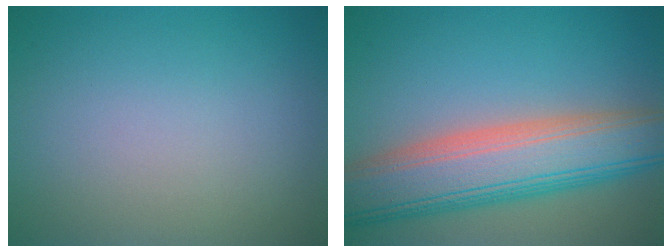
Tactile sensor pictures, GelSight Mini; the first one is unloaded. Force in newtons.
{"total": 9.9, "press": 9.9, "slide": 0.5}